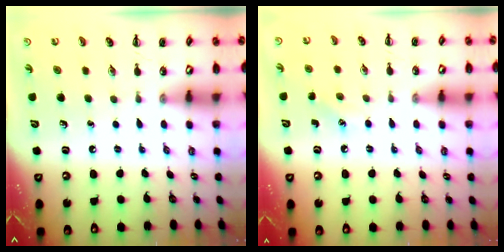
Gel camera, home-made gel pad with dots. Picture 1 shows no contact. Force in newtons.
{"total": 5.8, "press": 5.5, "slide": 1.8}